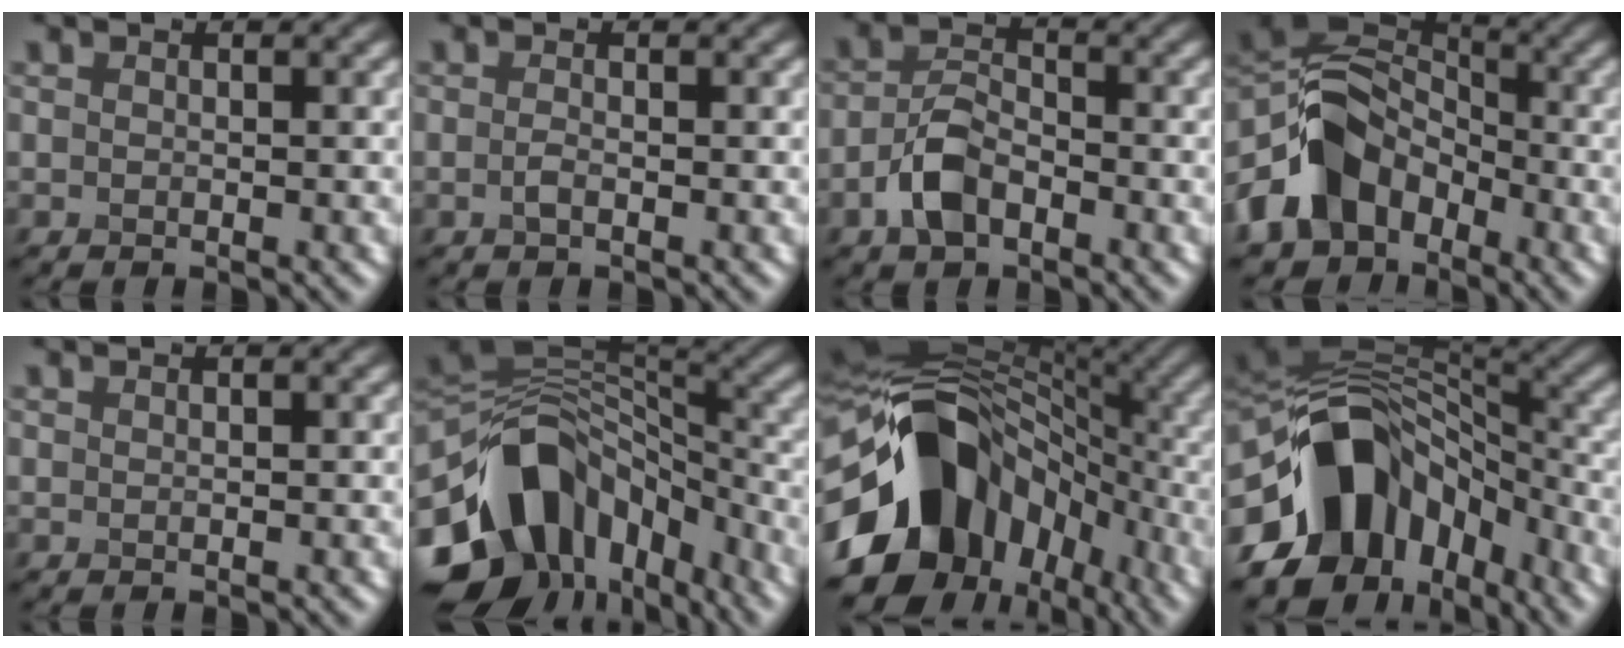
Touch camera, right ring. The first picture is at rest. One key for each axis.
{"total": 0.9, "fx": -0.4, "fy": 0.3, "fz": 0.7, "tx": -0.018, "ty": 0.000, "tz": -0.009}
{"total": 4.1, "fx": -2.2, "fy": 2.3, "fz": 2.6, "tx": -0.049, "ty": 0.006, "tz": -0.050}
{"total": 8.8, "fx": -4.0, "fy": 6.5, "fz": 4.4, "tx": -0.068, "ty": 0.007, "tz": -0.093}
{"total": 0.0}
{"total": 14.4, "fx": -6.0, "fy": 10.0, "fz": 8.5, "tx": -0.171, "ty": 0.011, "tz": -0.105}
{"total": 15.1, "fx": -4.1, "fy": 11.4, "fz": 9.0, "tx": -0.144, "ty": 0.001, "tz": -0.083}
{"total": 13.7, "fx": -4.7, "fy": 9.7, "fz": 8.4, "tx": -0.147, "ty": 0.019, "tz": -0.098}